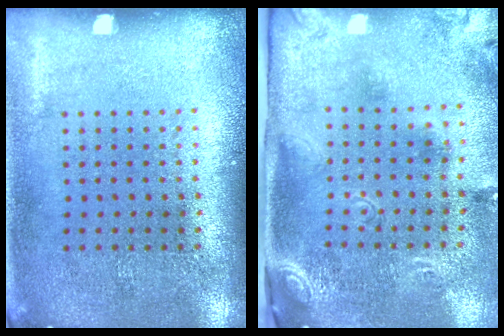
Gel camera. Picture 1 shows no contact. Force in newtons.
{"total": 2.8, "press": 1.9, "slide": 2.0}